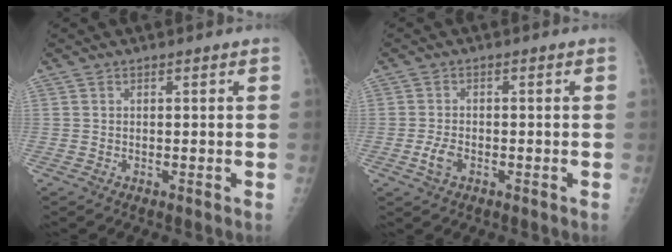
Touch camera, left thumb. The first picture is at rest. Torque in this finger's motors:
{"motor_torque": [-0.32, 0.30, 0.34, -0.14, 0.00]}